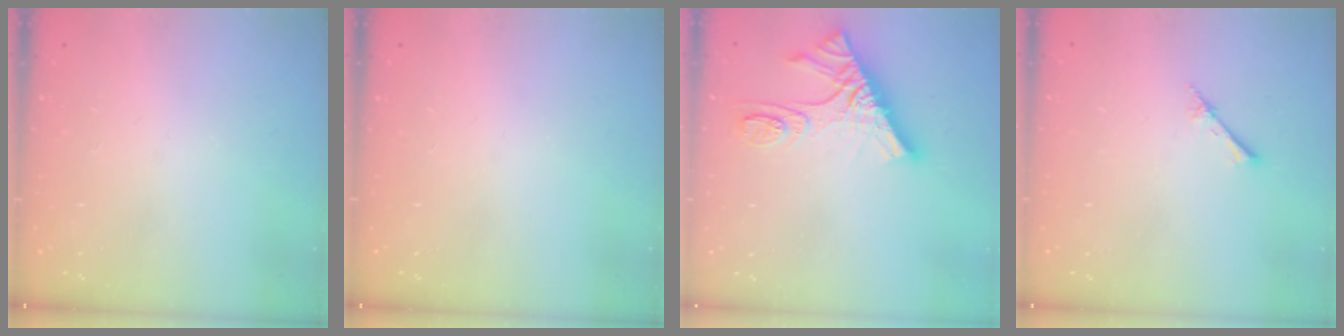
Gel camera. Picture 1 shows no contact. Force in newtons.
{"total": 0.0}
{"total": 14.9, "press": 14.9, "slide": 1.1}
{"total": 2.6, "press": 2.6, "slide": 0.3}